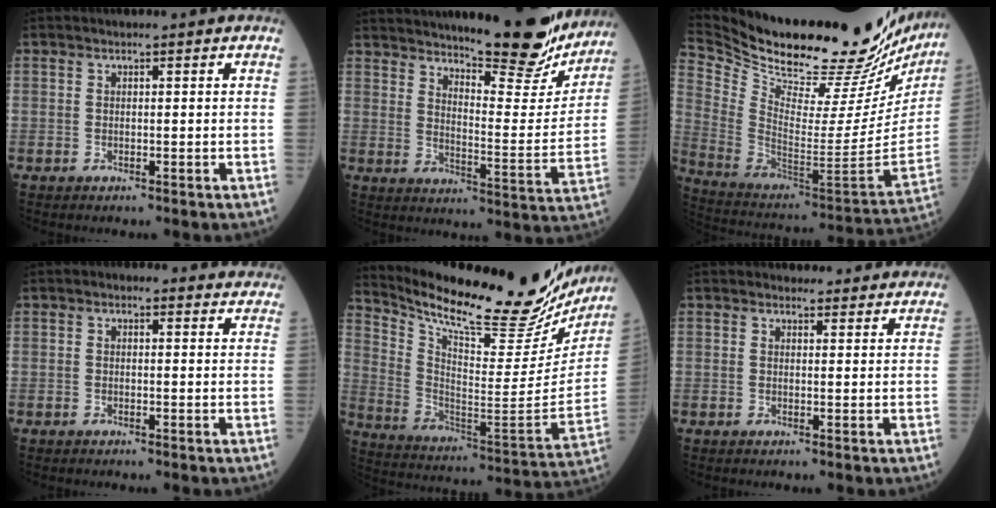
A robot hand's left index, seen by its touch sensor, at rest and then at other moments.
{"total": 19.8, "force": [17.3, 3.2, 9.0], "torque": [-0.120, -0.037, 0.224]}
{"total": 36.8, "force": [32.1, 7.4, 16.3], "torque": [-0.297, -0.106, 0.446]}
{"total": 2.9, "force": [2.0, 1.8, 1.1], "torque": [-0.001, 0.014, 0.006]}
{"total": 27.8, "force": [24.5, 5.6, 11.9], "torque": [-0.199, -0.075, 0.337]}
{"total": 3.5, "force": [3.1, 1.6, 0.2], "torque": [0.007, 0.003, 0.025]}